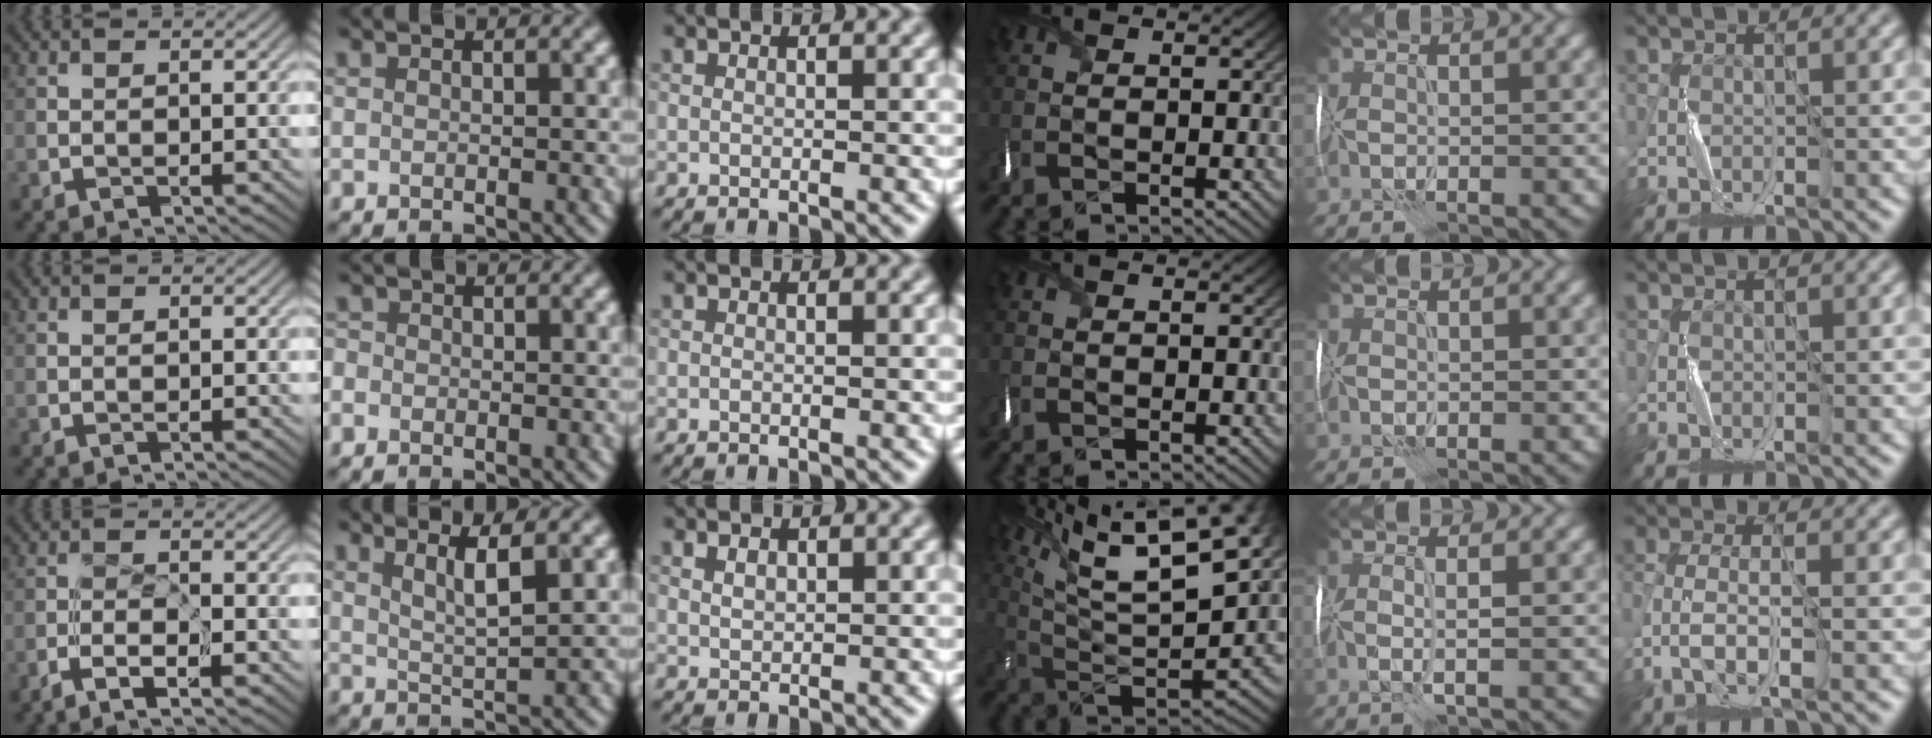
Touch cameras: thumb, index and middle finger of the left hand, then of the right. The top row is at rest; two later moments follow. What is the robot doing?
{"motion": "wrap", "object": "ribbon"}